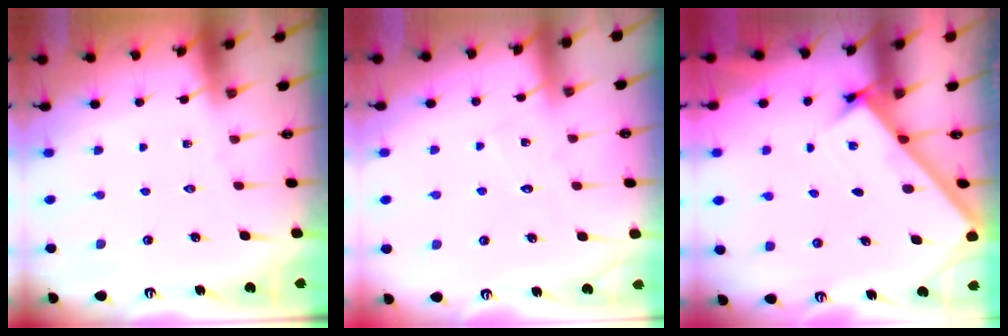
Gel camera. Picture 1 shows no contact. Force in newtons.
{"total": 4.5, "press": 4.5, "slide": 0.4}
{"total": 2.7, "press": 2.6, "slide": 0.3}